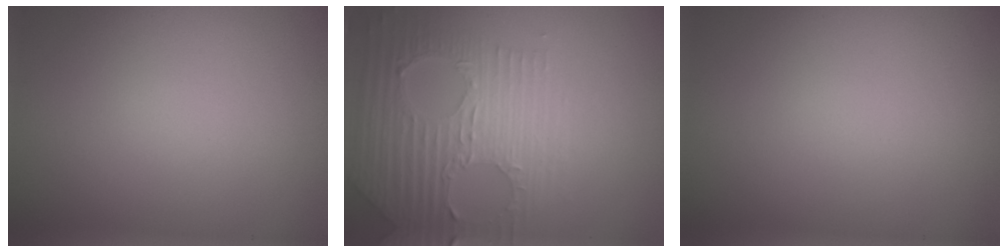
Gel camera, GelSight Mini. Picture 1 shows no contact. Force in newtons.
{"total": 3.9, "press": 3.7, "slide": 0.9}
{"total": 0.0}